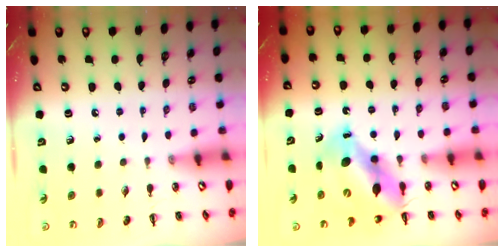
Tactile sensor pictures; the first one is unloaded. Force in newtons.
{"total": 11.6, "press": 11.2, "slide": 3.1}